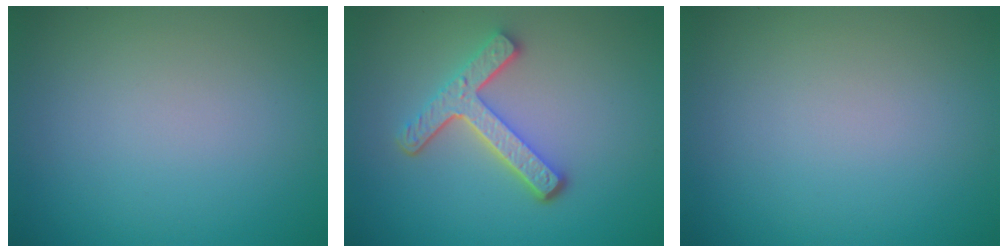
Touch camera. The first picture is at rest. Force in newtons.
{"total": 4.7, "press": 3.4, "slide": 3.2}
{"total": 0.0}